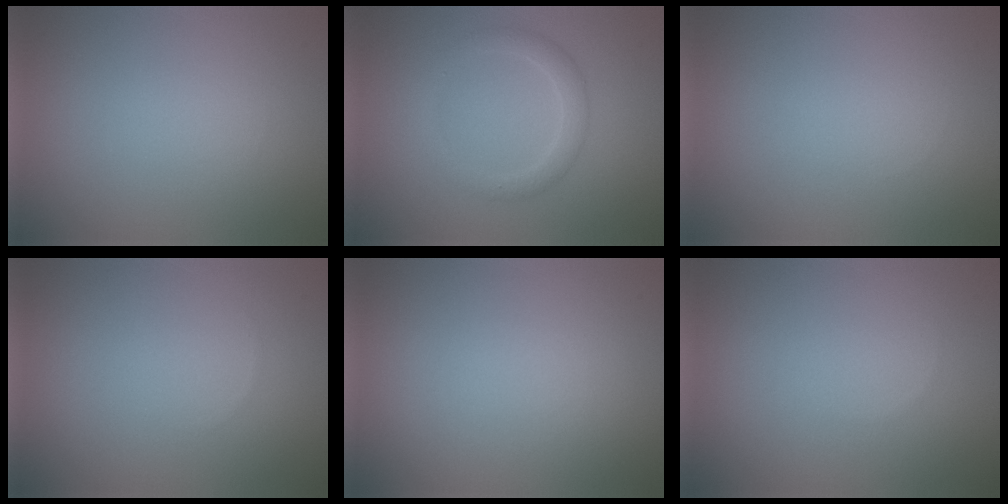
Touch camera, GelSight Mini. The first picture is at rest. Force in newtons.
{"total": 2.1, "press": 2.1, "slide": 0.1}
{"total": 0.0}
{"total": 0.0}
{"total": 0.0}
{"total": 0.0}